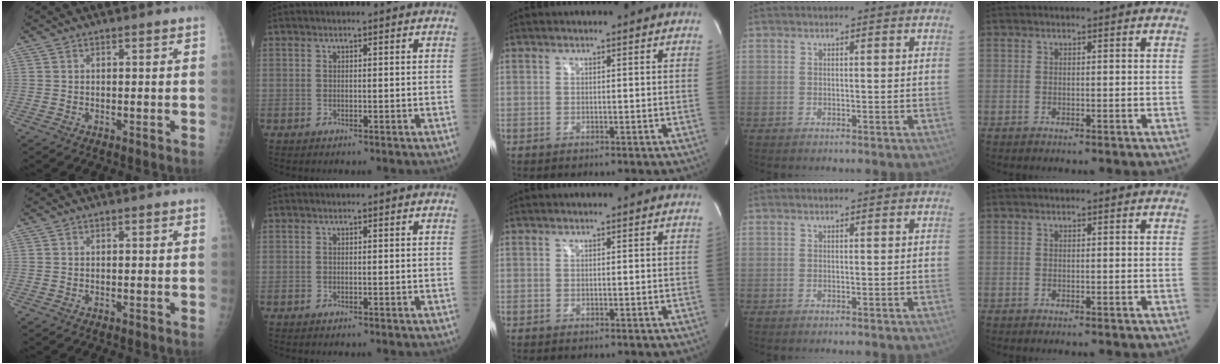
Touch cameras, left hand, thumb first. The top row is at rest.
{}